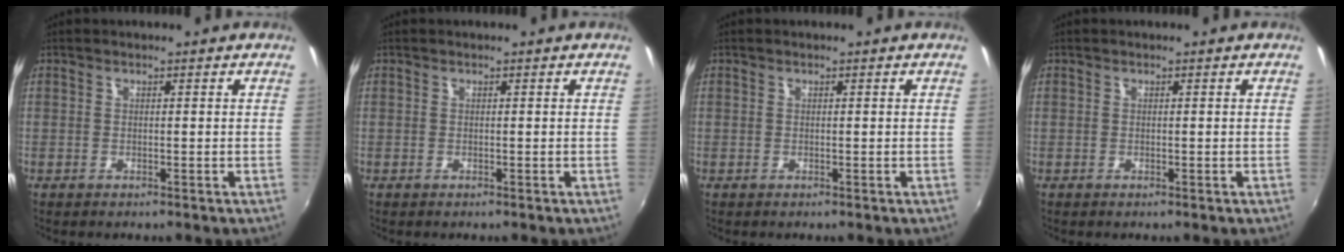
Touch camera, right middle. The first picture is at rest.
{"total": 0.0}
{"total": 0.0}
{"total": 0.0}